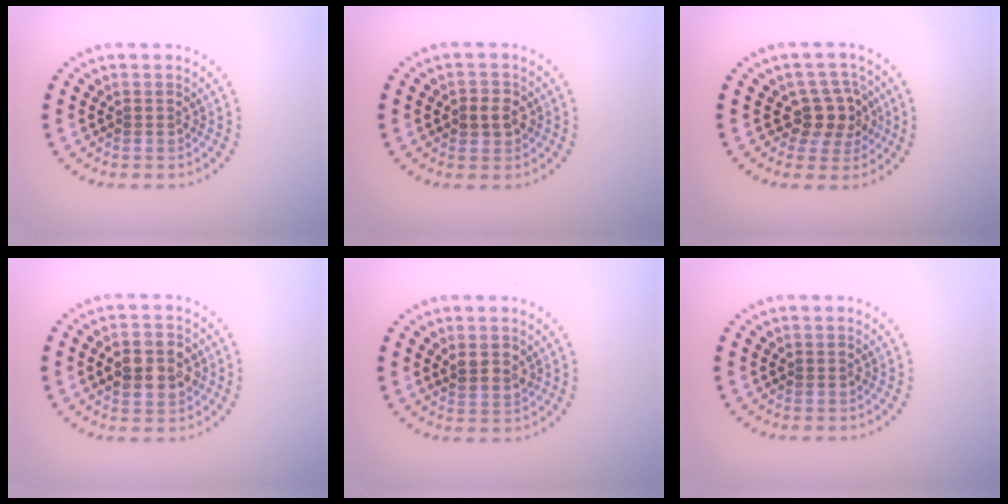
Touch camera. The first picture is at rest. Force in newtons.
{"total": 2.1, "press": 2.1, "slide": 0.5}
{"total": 3.4, "press": 3.1, "slide": 1.5}
{"total": 4.4, "press": 4.4, "slide": 0.4}
{"total": 1.6, "press": 1.5, "slide": 0.7}
{"total": 0.0}